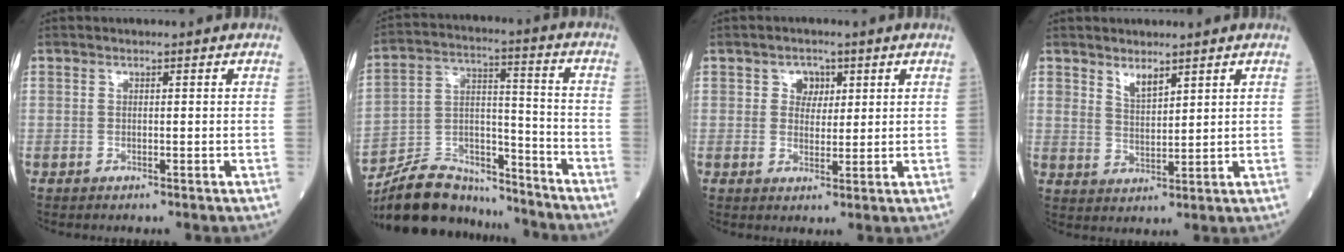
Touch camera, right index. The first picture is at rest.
{"total": 15.2, "force": [-14.2, 4.5, 2.8], "torque": [-0.051, 0.037, -0.242]}
{"total": 3.1, "force": [1.3, 2.4, 1.5], "torque": [-0.017, 0.004, 0.019]}
{"total": 3.4, "force": [2.7, 1.2, 1.8], "torque": [-0.034, -0.009, 0.055]}